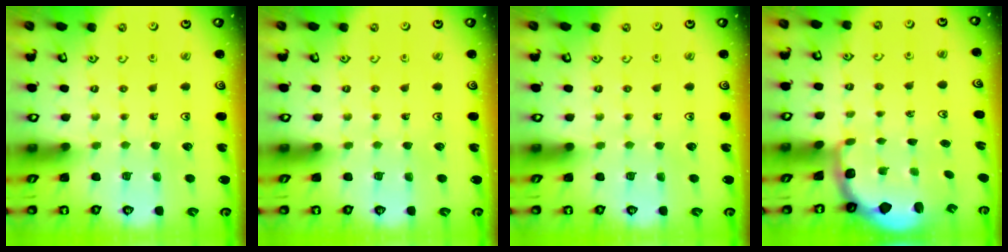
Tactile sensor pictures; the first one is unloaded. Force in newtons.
{"total": 0.0}
{"total": 0.0}
{"total": 2.2, "press": 1.5, "slide": 1.6}